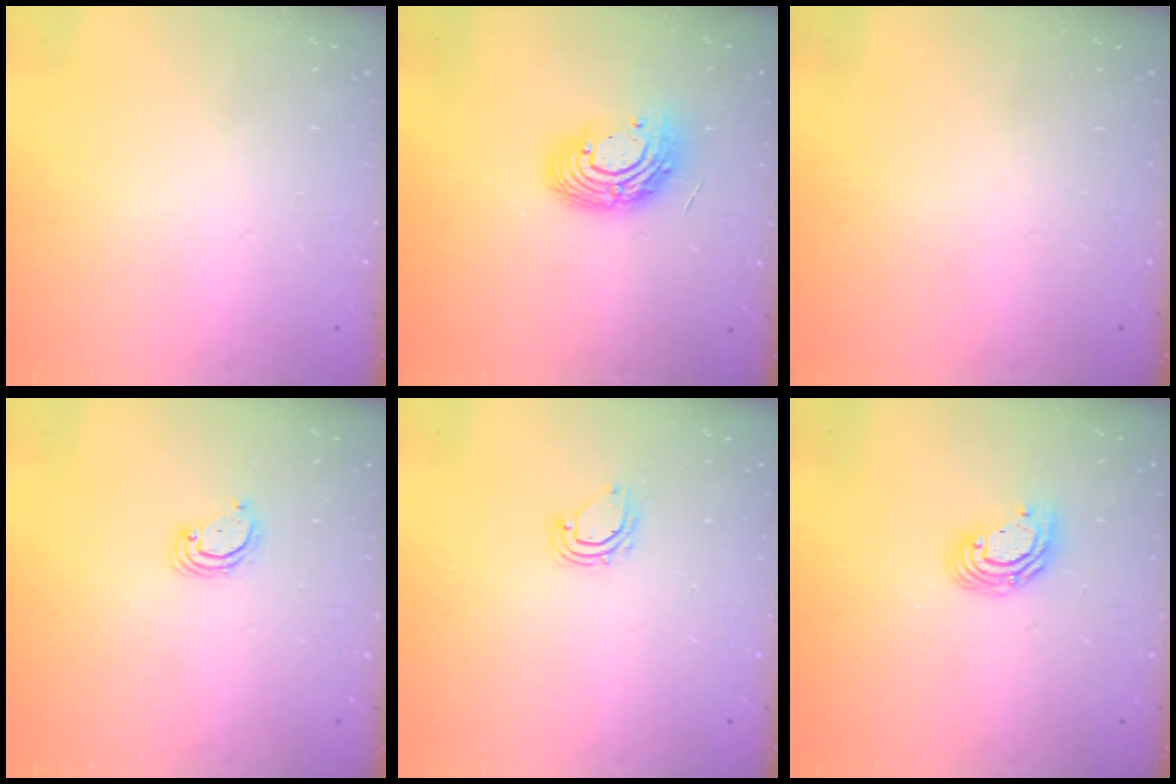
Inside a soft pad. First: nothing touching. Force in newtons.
{"total": 12.1, "press": 12.0, "slide": 1.0}
{"total": 0.0}
{"total": 3.4, "press": 3.4, "slide": 0.1}
{"total": 5.4, "press": 5.4, "slide": 0.3}
{"total": 8.1, "press": 8.0, "slide": 1.4}